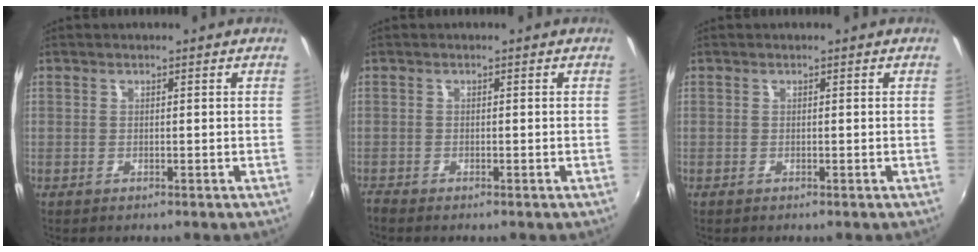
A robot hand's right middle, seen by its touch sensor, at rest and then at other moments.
{"total": 1.0, "force": [-1.0, 0.1, 0.2], "torque": [-0.007, -0.005, -0.023]}
{"total": 0.0}